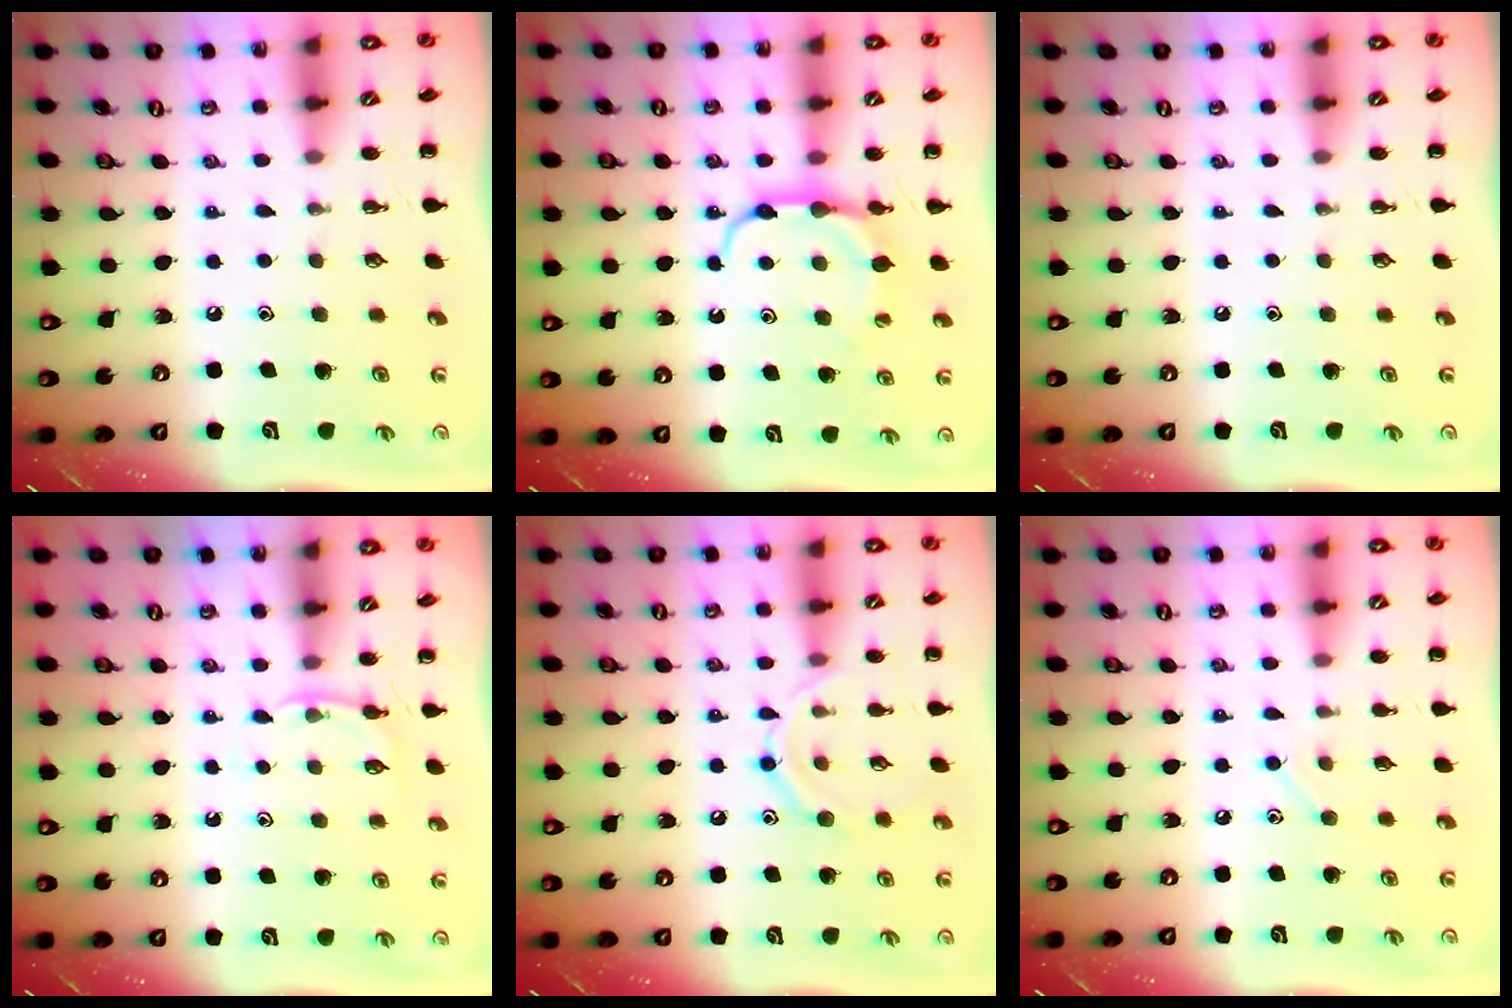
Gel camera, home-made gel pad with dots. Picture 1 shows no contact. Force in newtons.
{"total": 7.9, "press": 7.8, "slide": 1.0}
{"total": 0.0}
{"total": 4.2, "press": 3.9, "slide": 1.4}
{"total": 10.9, "press": 10.8, "slide": 1.1}
{"total": 4.3, "press": 4.1, "slide": 1.4}